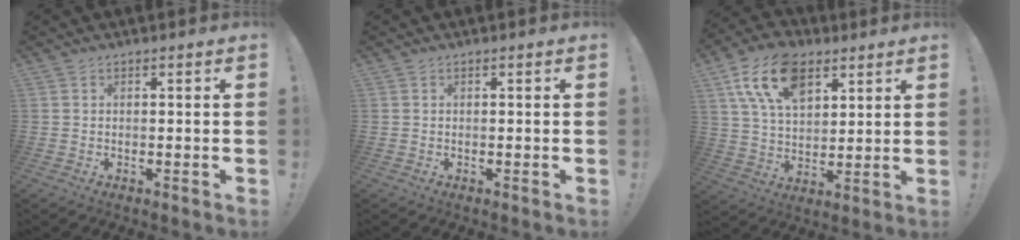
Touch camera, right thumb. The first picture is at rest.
{"total": 0.0}
{"total": 16.8, "force": [8.3, 9.9, 10.8], "torque": [-0.181, -0.027, 0.155]}